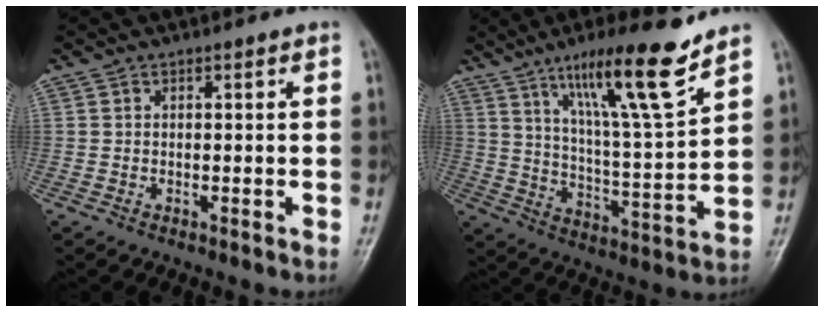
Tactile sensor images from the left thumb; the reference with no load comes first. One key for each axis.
{"total": 16.5, "fx": 10.8, "fy": 1.7, "fz": 12.3, "tx": -0.196, "ty": -0.062, "tz": 0.185}